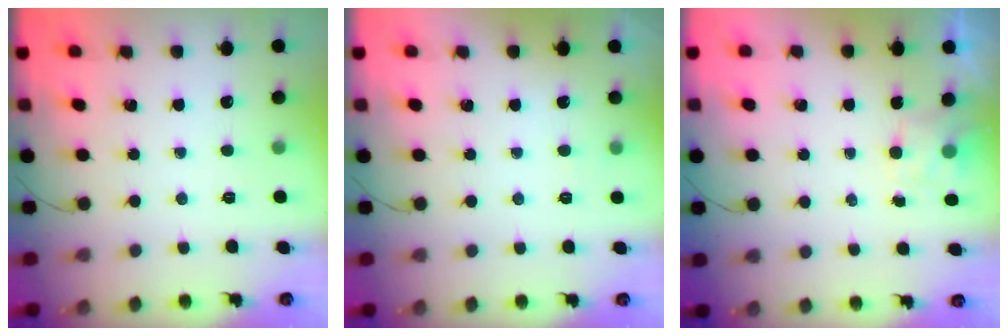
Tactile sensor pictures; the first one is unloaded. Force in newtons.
{"total": 1.8, "press": 1.3, "slide": 1.1}
{"total": 3.9, "press": 3.8, "slide": 1.0}